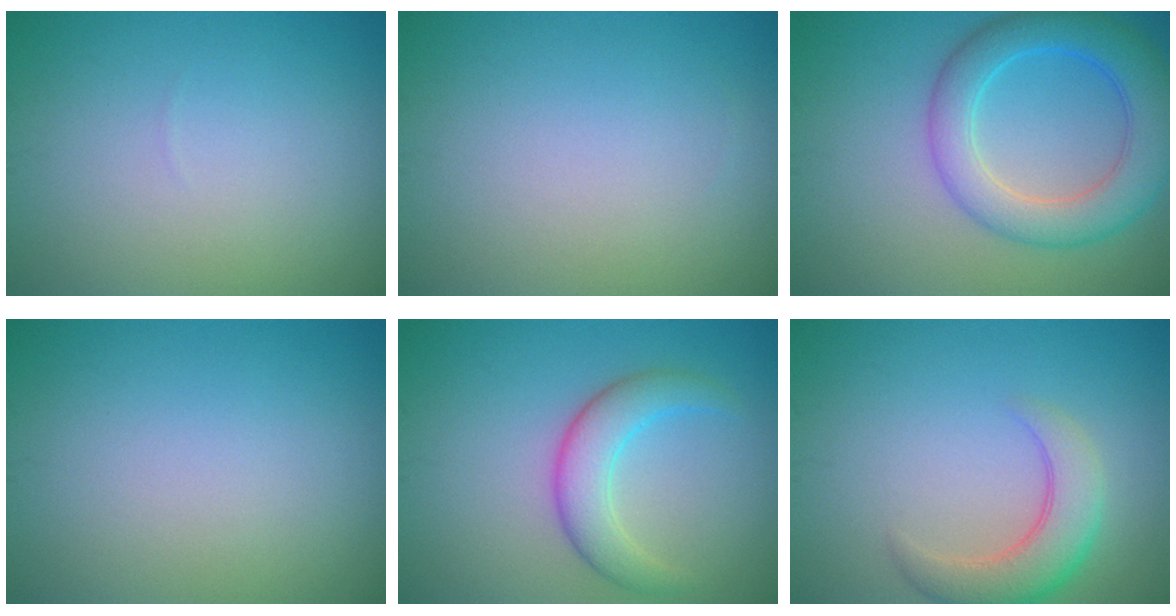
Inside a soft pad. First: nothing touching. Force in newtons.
{"total": 0.0}
{"total": 6.2, "press": 6.2, "slide": 0.2}
{"total": 0.0}
{"total": 3.9, "press": 3.9, "slide": 0.3}
{"total": 4.2, "press": 4.2, "slide": 0.4}